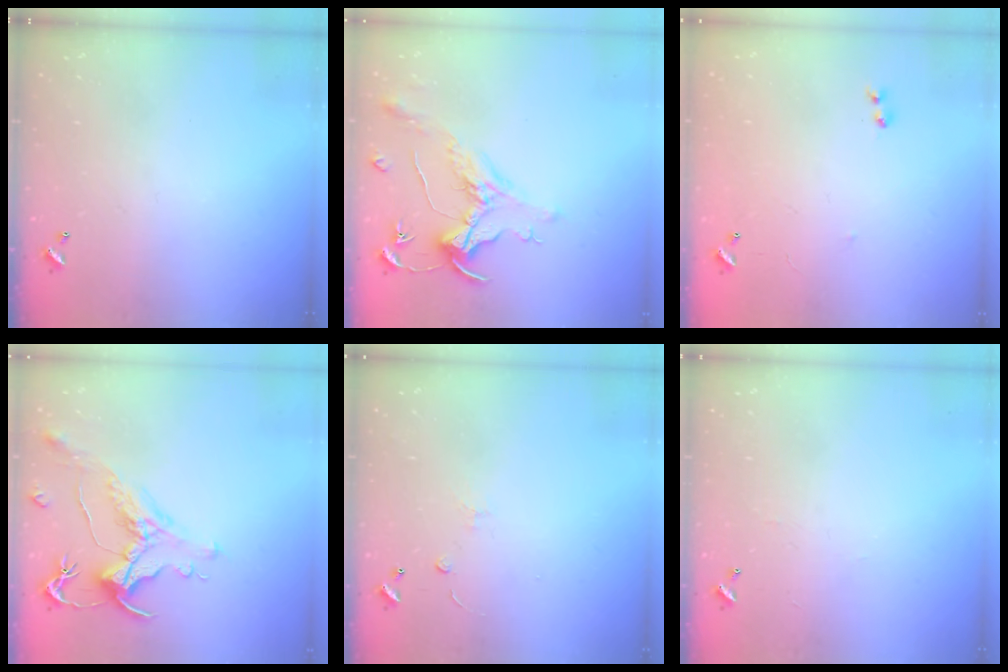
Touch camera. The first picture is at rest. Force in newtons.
{"total": 1.6, "press": 1.4, "slide": 0.7}
{"total": 6.4, "press": 6.4, "slide": 0.8}
{"total": 1.7, "press": 1.1, "slide": 1.3}
{"total": 1.6, "press": 1.5, "slide": 0.4}
{"total": 2.2, "press": 2.2, "slide": 0.4}